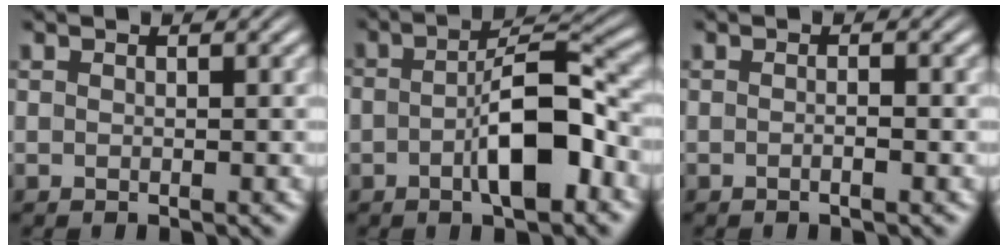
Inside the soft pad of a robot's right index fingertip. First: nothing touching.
{"total": 6.1, "force": [-1.6, 2.1, 5.5], "torque": [-0.089, -0.004, -0.027]}
{"total": 0.7, "force": [-0.5, 0.0, 0.5], "torque": [-0.007, 0.006, -0.014]}